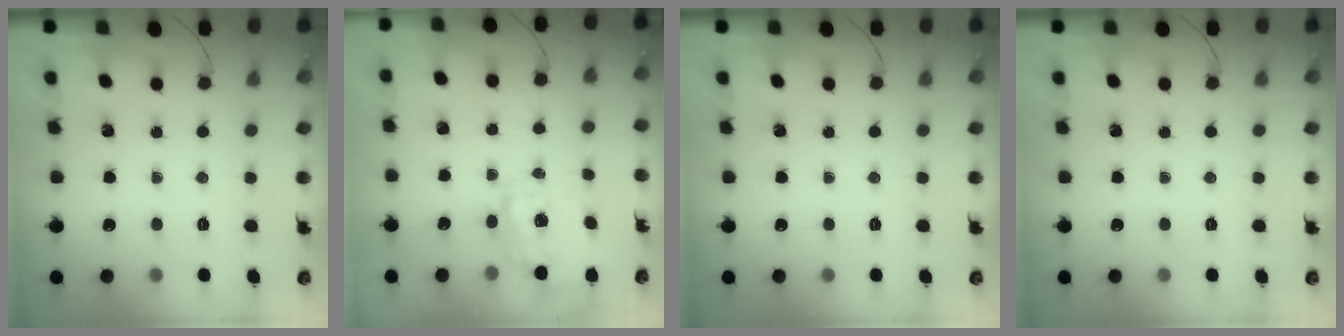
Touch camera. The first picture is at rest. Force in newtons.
{"total": 1.7, "press": 1.6, "slide": 0.5}
{"total": 0.0}
{"total": 0.0}